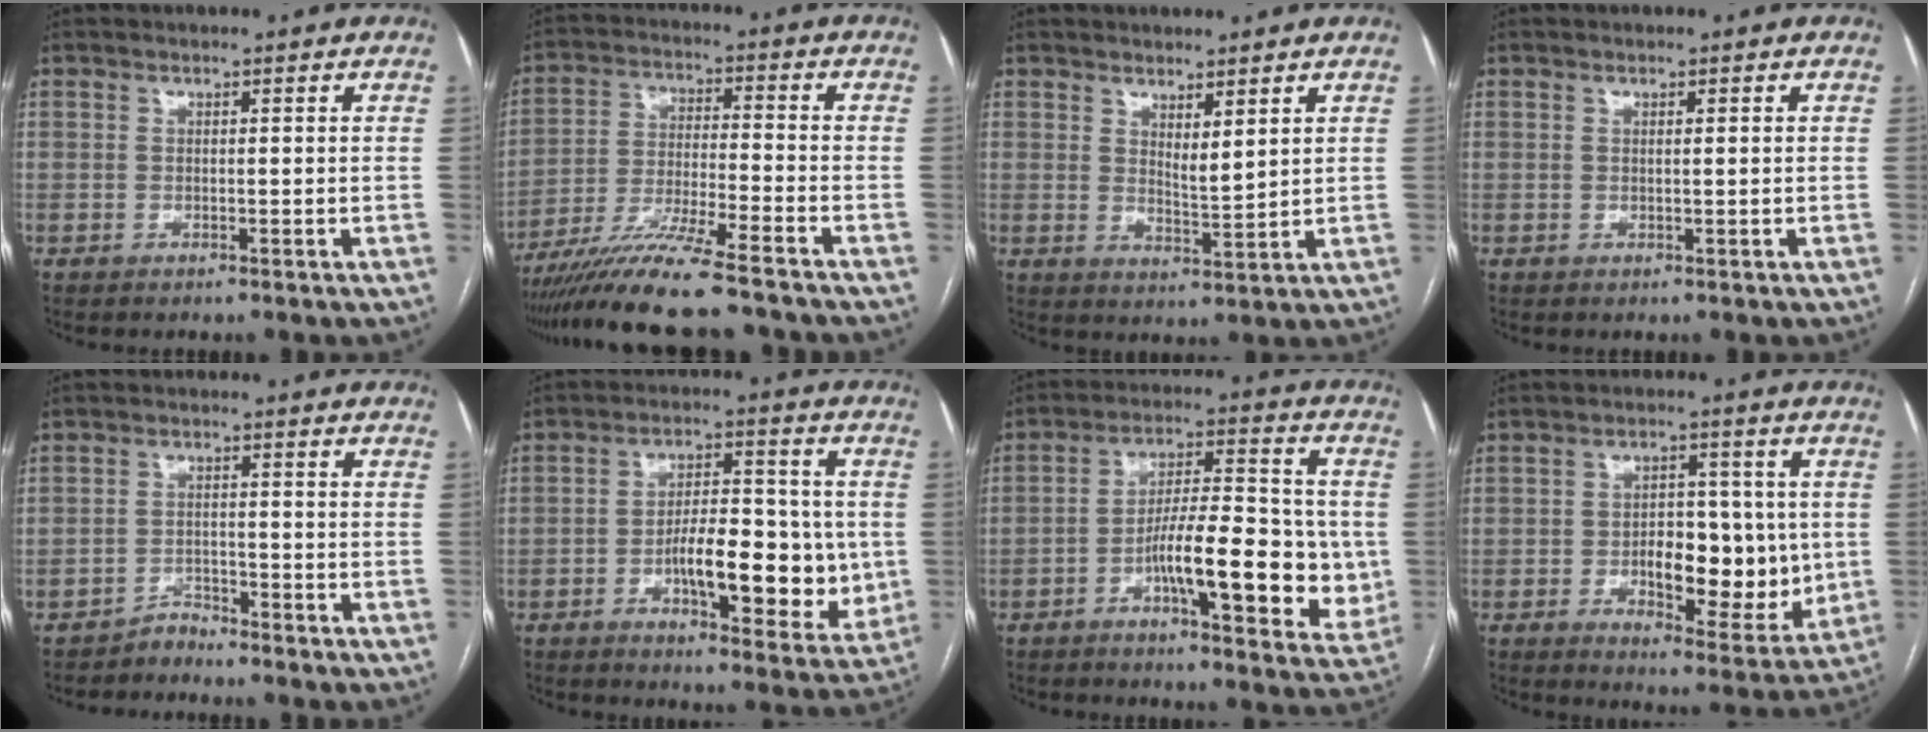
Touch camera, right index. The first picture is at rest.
{"total": 13.7, "force": [-11.6, -0.4, 7.4], "torque": [-0.124, -0.025, -0.194]}
{"total": 3.5, "force": [2.0, 0.6, 2.8], "torque": [-0.051, -0.018, 0.043]}
{"total": 0.6, "force": [0.2, -0.1, 0.6], "torque": [-0.012, 0.001, 0.002]}
{"total": 2.2, "force": [-2.1, 0.5, -0.5], "torque": [0.018, -0.003, -0.037]}
{"total": 14.6, "force": [-2.5, 5.5, 13.3], "torque": [-0.192, 0.010, -0.035]}
{"total": 16.6, "force": [-3.7, 4.7, 15.5], "torque": [-0.225, 0.012, -0.056]}
{"total": 12.7, "force": [-1.3, 6.2, 11.0], "torque": [-0.149, 0.007, -0.008]}